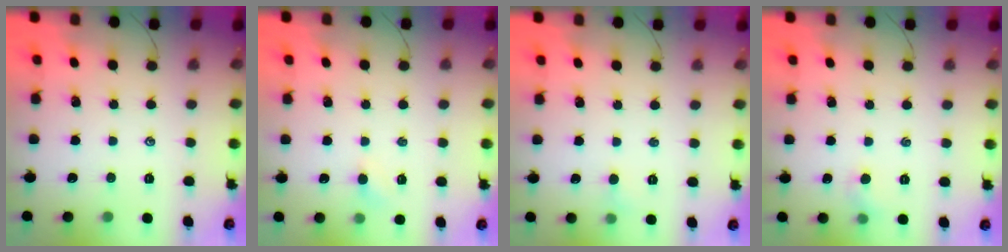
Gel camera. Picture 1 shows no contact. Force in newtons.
{"total": 2.7, "press": 2.6, "slide": 0.9}
{"total": 2.8, "press": 2.6, "slide": 1.0}
{"total": 4.5, "press": 4.2, "slide": 1.6}